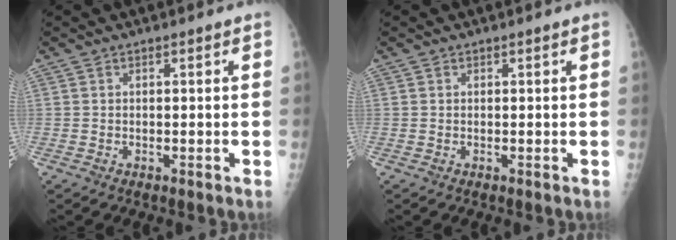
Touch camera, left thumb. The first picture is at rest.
{"total": 0.0}